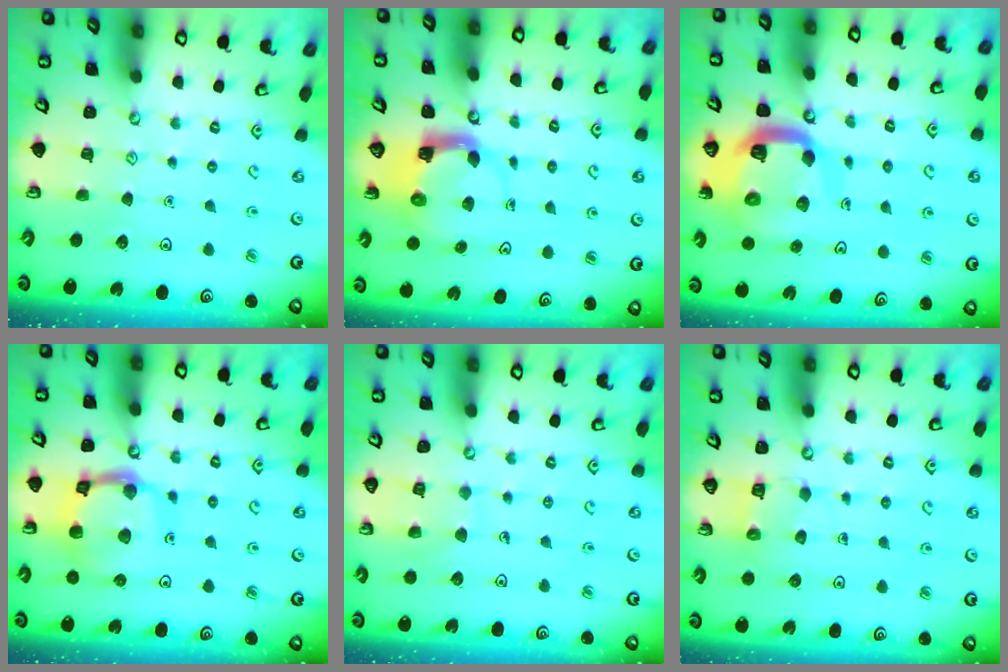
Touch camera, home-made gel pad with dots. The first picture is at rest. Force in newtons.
{"total": 4.0, "press": 3.9, "slide": 0.6}
{"total": 12.3, "press": 12.3, "slide": 1.1}
{"total": 14.1, "press": 14.1, "slide": 1.5}
{"total": 6.0, "press": 5.9, "slide": 0.5}
{"total": 4.9, "press": 4.9, "slide": 0.4}